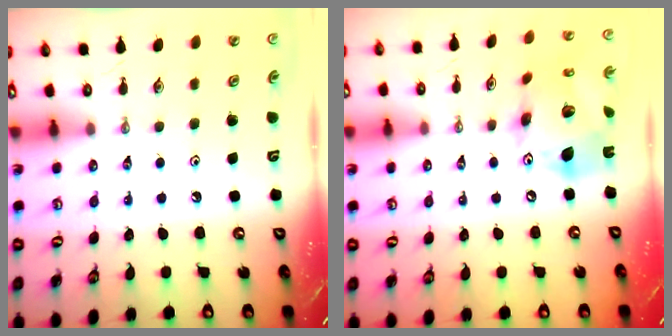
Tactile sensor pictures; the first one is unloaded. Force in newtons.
{"total": 17.1, "press": 17.0, "slide": 1.9}